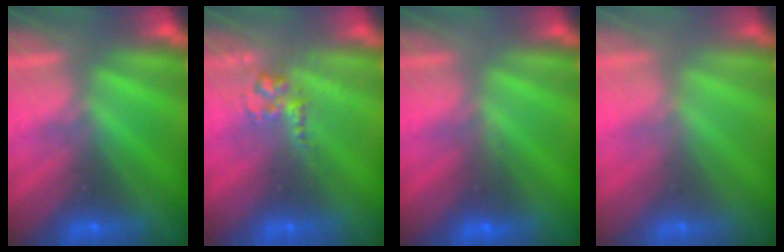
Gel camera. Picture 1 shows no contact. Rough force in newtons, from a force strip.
{"total": 2.7}
{"total": 2.9}
{"total": 2.7}